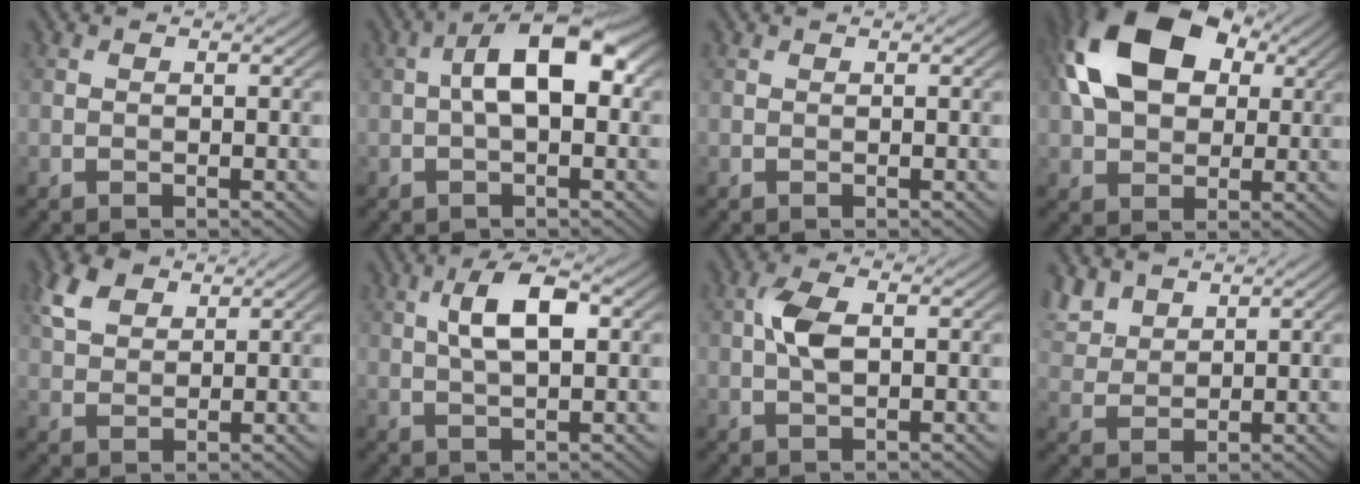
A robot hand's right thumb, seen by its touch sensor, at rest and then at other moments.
{"total": 7.7, "force": [0.4, 3.4, 6.9], "torque": [-0.121, 0.018, -0.003]}
{"total": 0.0}
{"total": 15.5, "force": [4.5, 10.1, 10.8], "torque": [-0.227, 0.024, 0.075]}
{"total": 4.9, "force": [2.8, 2.8, 2.8], "torque": [-0.071, 0.008, 0.057]}
{"total": 5.9, "force": [1.4, 2.1, 5.4], "torque": [-0.104, 0.011, 0.024]}
{"total": 4.0, "force": [0.4, 1.9, 3.5], "torque": [-0.082, 0.007, 0.003]}
{"total": 5.2, "force": [3.7, 2.7, 2.3], "torque": [-0.071, 0.006, 0.081]}